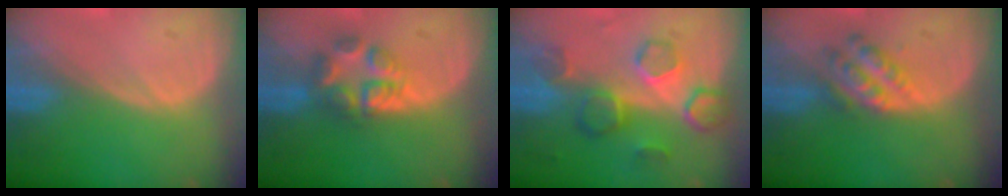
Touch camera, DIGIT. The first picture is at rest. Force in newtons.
{"total": 5.8, "press": 5.6, "slide": 1.6}
{"total": 8.6, "press": 7.7, "slide": 3.7}
{"total": 5.4, "press": 4.9, "slide": 2.2}